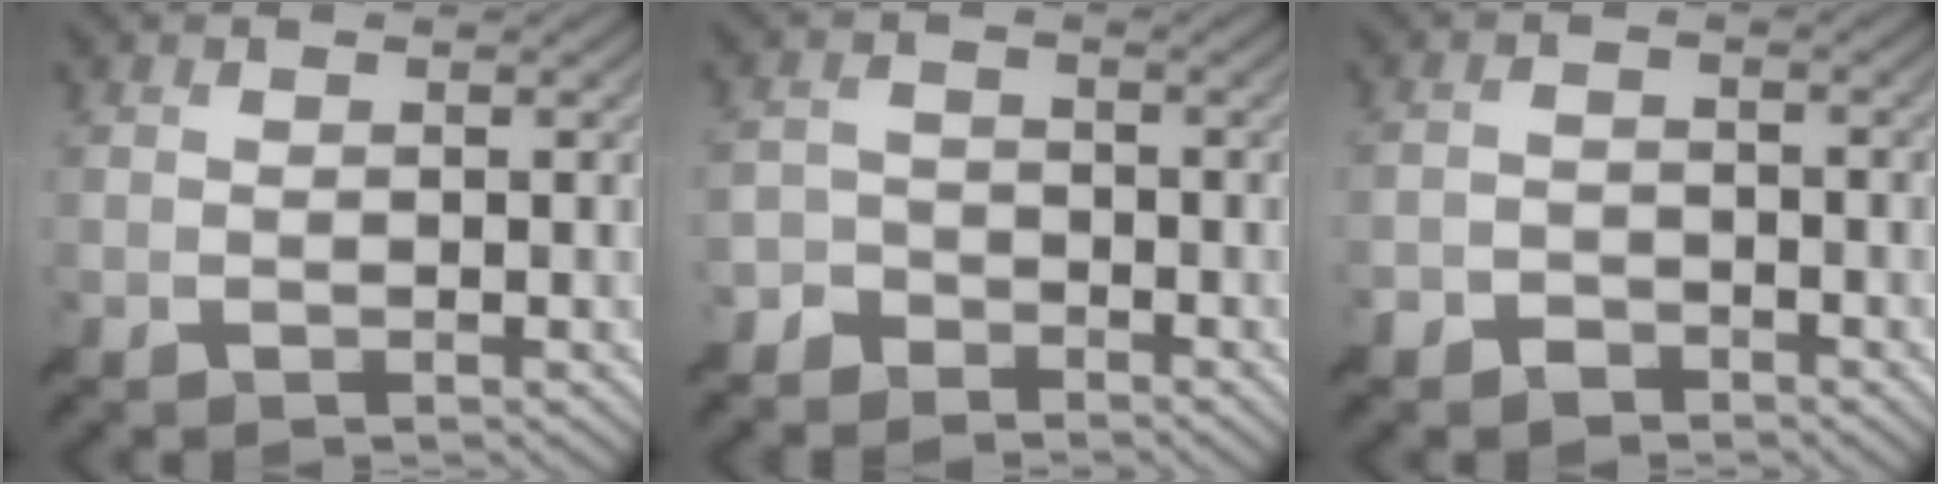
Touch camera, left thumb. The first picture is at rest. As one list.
[{"total": 4.1, "force": [-3.1, 2.7, 0.2], "torque": [0.010, 0.002, -0.068]}, {"total": 2.7, "force": [-2.2, 1.4, 0.7], "torque": [-0.010, 0.001, -0.048]}]